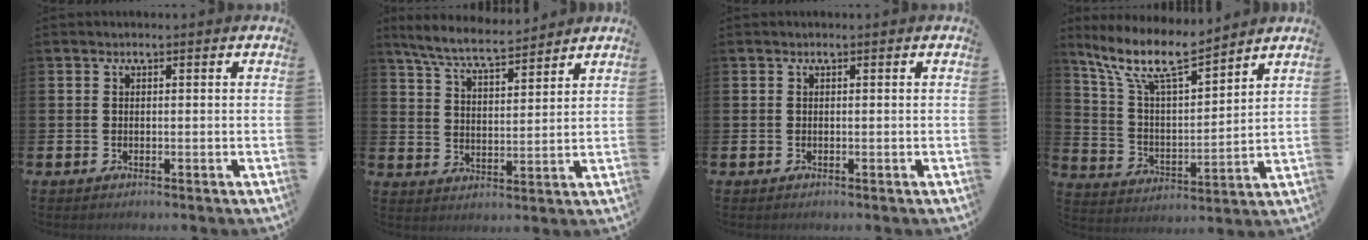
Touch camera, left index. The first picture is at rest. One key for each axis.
{"total": 7.0, "fx": 6.5, "fy": 0.7, "fz": 2.5, "tx": -0.076, "ty": -0.030, "tz": 0.116}
{"total": 0.0}
{"total": 10.6, "fx": 8.9, "fy": 2.0, "fz": 5.4, "tx": -0.142, "ty": -0.044, "tz": 0.157}